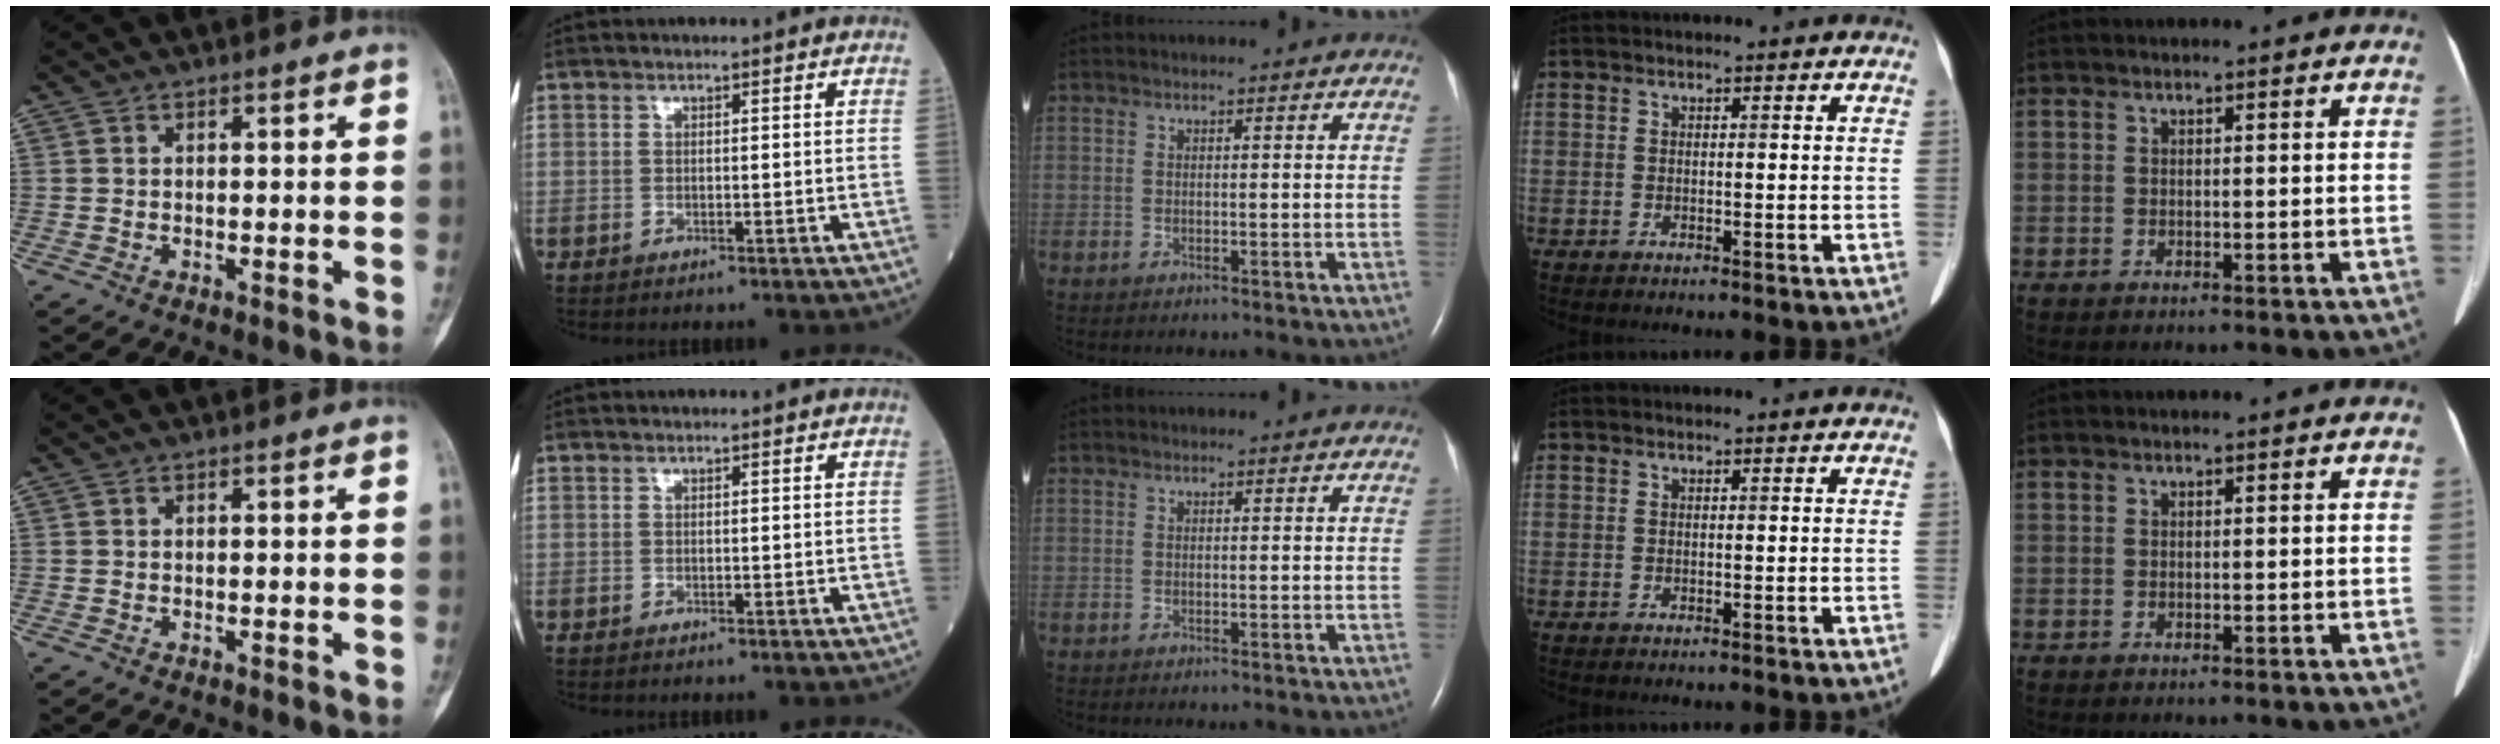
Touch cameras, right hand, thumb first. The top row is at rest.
{}